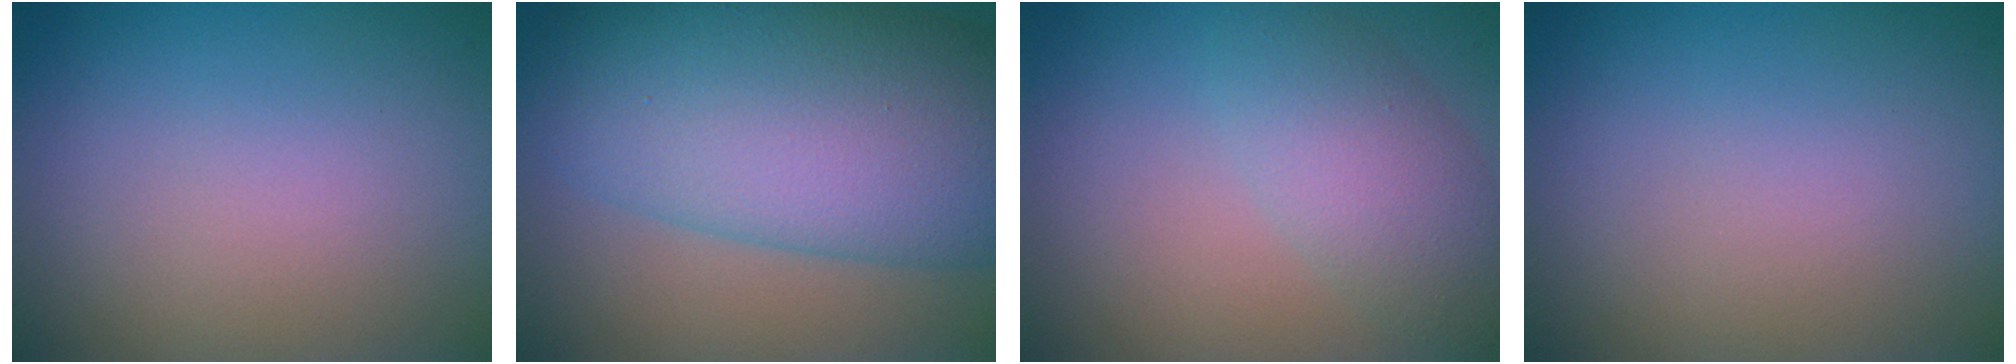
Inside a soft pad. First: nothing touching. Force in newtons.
{"total": 13.1, "press": 13.1, "slide": 0.2}
{"total": 3.7, "press": 3.7, "slide": 0.2}
{"total": 0.0}